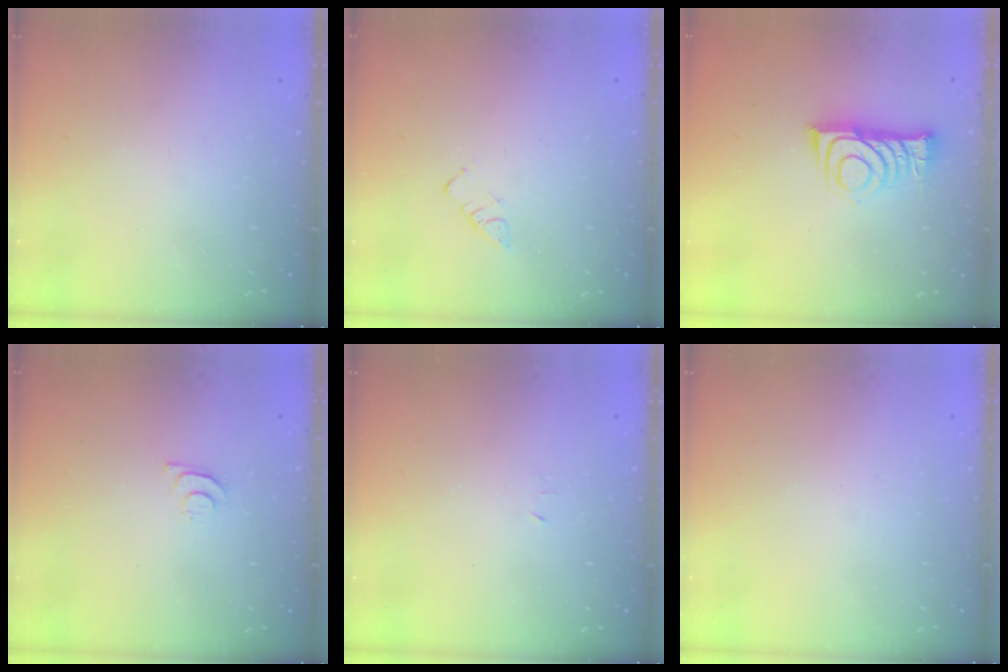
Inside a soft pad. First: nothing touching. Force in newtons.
{"total": 2.7, "press": 2.7, "slide": 0.4}
{"total": 11.1, "press": 11.0, "slide": 1.0}
{"total": 4.6, "press": 4.6, "slide": 0.6}
{"total": 2.9, "press": 2.9, "slide": 0.4}
{"total": 0.0}